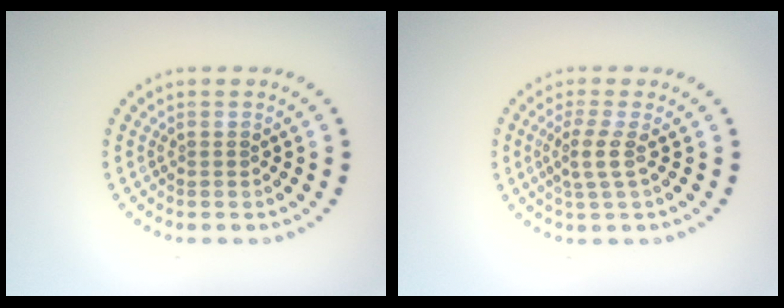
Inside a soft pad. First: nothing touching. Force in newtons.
{"total": 2.2, "press": 1.6, "slide": 1.5}